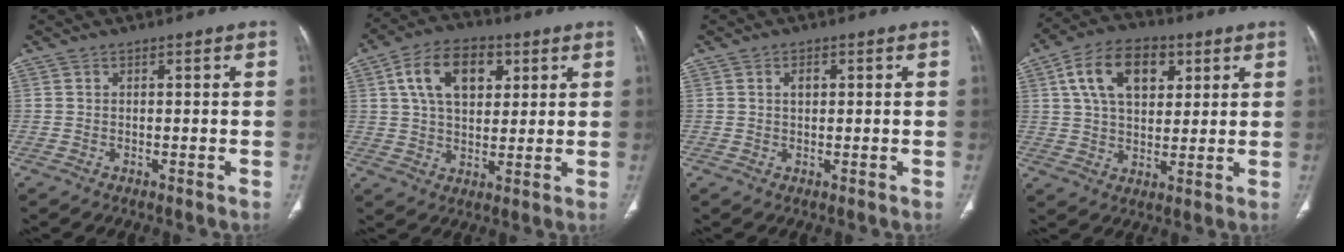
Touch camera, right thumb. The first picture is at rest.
{"total": 13.0, "force": [4.6, 8.1, 9.2], "torque": [-0.130, -0.003, 0.076]}
{"total": 1.8, "force": [0.5, 1.1, 1.3], "torque": [-0.020, 0.001, 0.008]}
{"total": 14.0, "force": [5.1, 8.6, 9.7], "torque": [-0.142, -0.004, 0.087]}